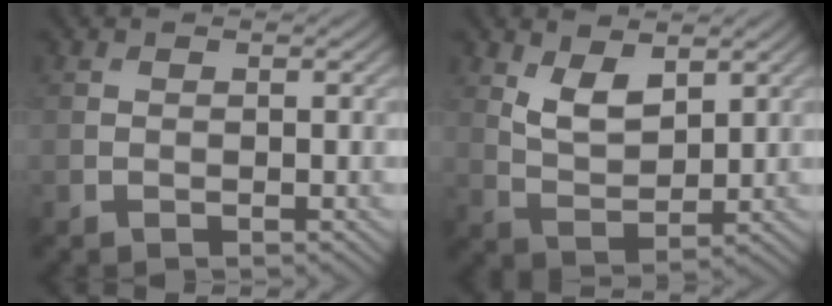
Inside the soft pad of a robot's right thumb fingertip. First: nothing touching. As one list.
[{"total": 5.0, "force": [2.7, 2.4, 3.3], "torque": [-0.072, -0.012, 0.056]}]